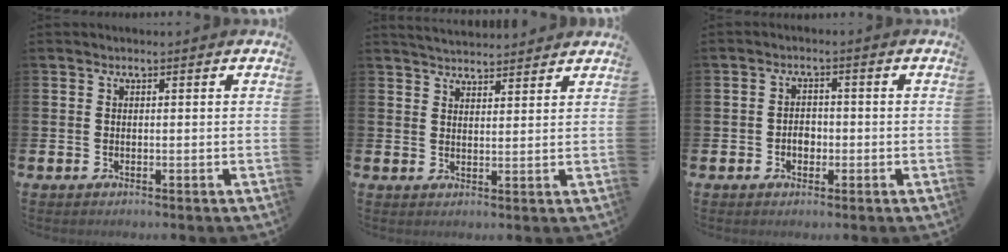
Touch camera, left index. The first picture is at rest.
{"total": 3.6, "force": [3.6, 0.4, 0.1], "torque": [-0.008, -0.019, 0.066]}
{"total": 2.2, "force": [-0.7, 1.7, 1.3], "torque": [-0.010, -0.001, -0.018]}